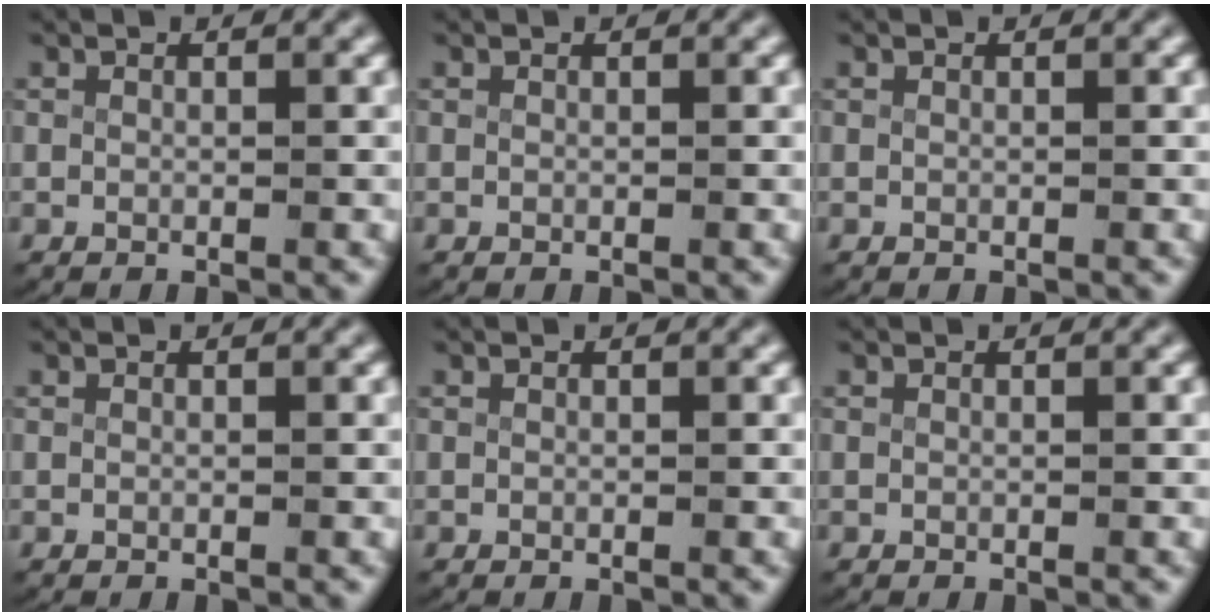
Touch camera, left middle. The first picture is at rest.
{"total": 0.0}
{"total": 0.0}
{"total": 0.0}
{"total": 0.0}
{"total": 0.0}